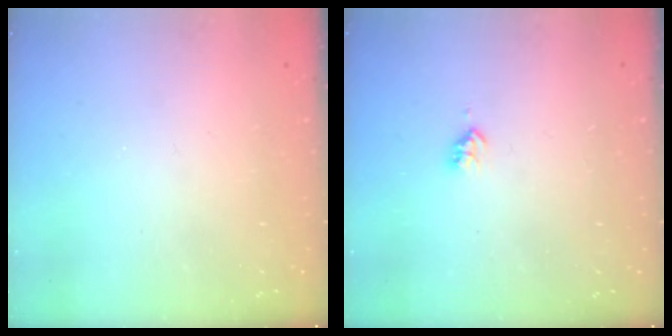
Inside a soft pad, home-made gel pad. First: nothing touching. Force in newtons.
{"total": 3.1, "press": 3.1, "slide": 0.4}